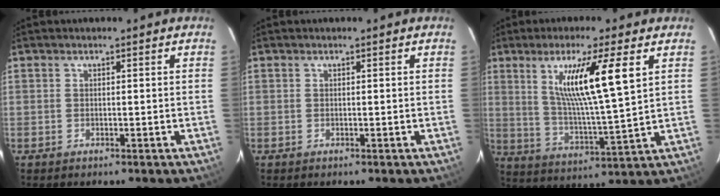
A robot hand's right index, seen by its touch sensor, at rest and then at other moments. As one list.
[{"total": 0.0}, {"total": 13.1, "force": [4.8, 0.0, 12.2], "torque": [-0.227, -0.007, 0.088]}]